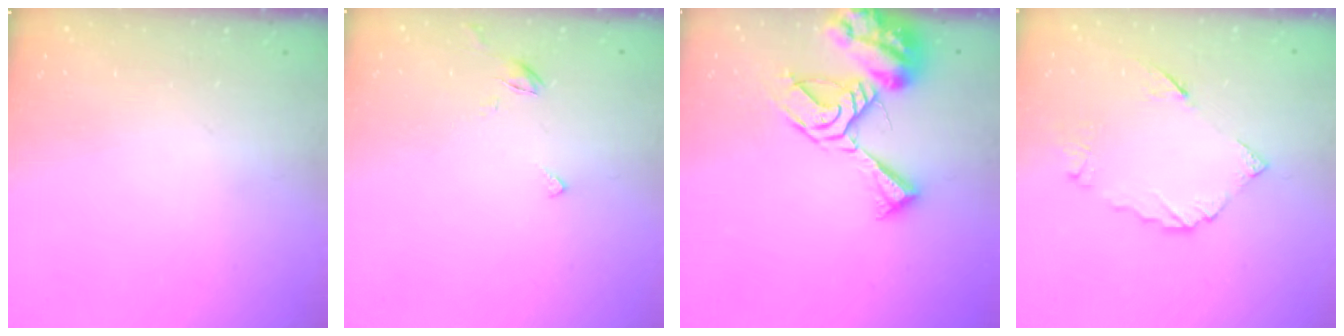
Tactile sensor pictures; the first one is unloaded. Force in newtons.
{"total": 3.1, "press": 3.1, "slide": 0.4}
{"total": 14.0, "press": 13.9, "slide": 1.4}
{"total": 7.7, "press": 7.7, "slide": 0.5}